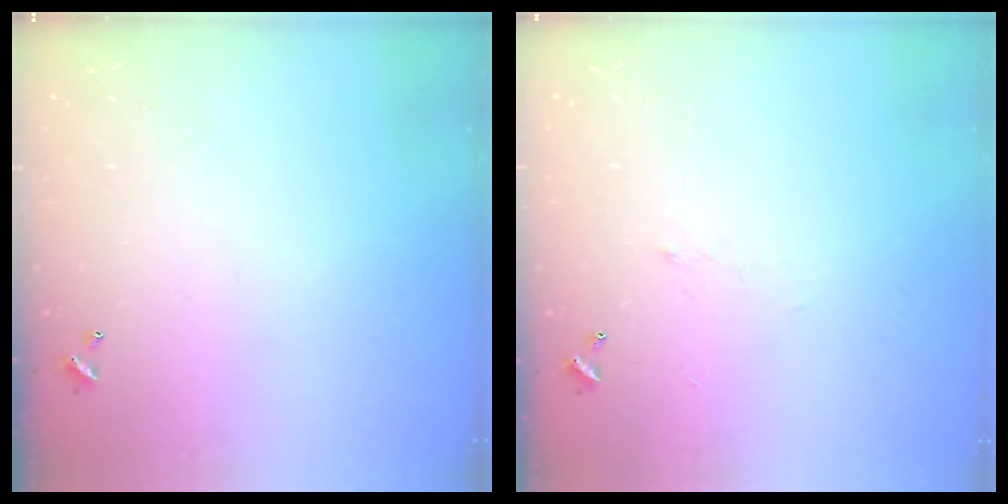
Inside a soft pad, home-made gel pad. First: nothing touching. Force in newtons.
{"total": 0.9, "press": 0.6, "slide": 0.6}